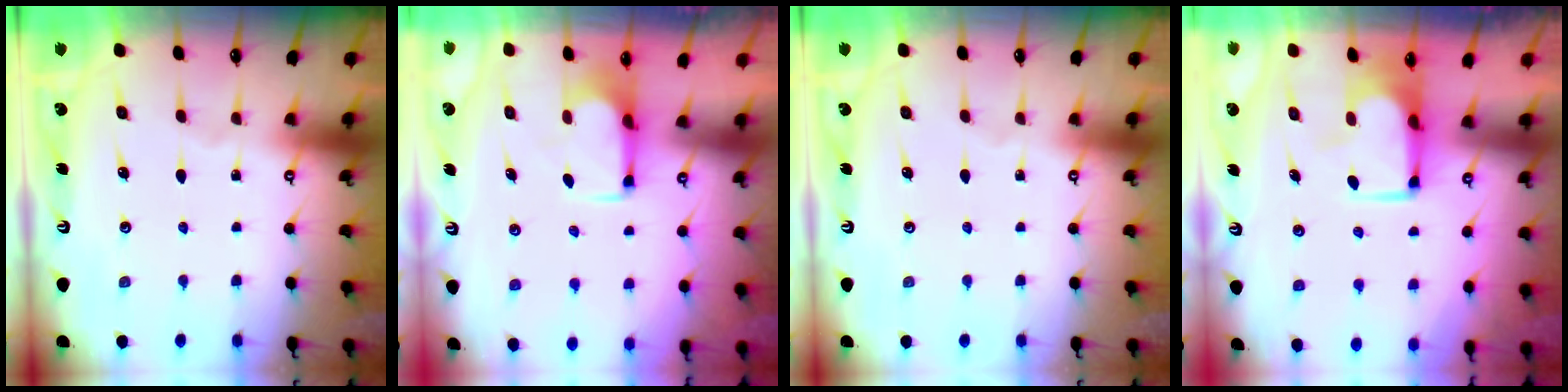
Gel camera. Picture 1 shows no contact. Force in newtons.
{"total": 2.7, "press": 2.6, "slide": 0.9}
{"total": 0.0}
{"total": 1.9, "press": 1.9, "slide": 0.2}